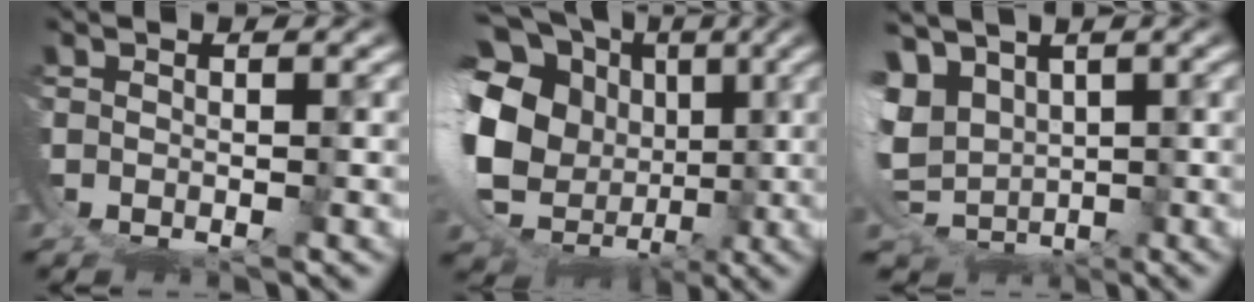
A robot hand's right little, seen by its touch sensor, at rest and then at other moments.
{"total": 15.1, "force": [0.2, 11.5, 9.8], "torque": [-0.189, -0.029, 0.009]}
{"total": 8.1, "force": [-0.7, 6.6, 4.6], "torque": [-0.128, -0.054, 0.012]}